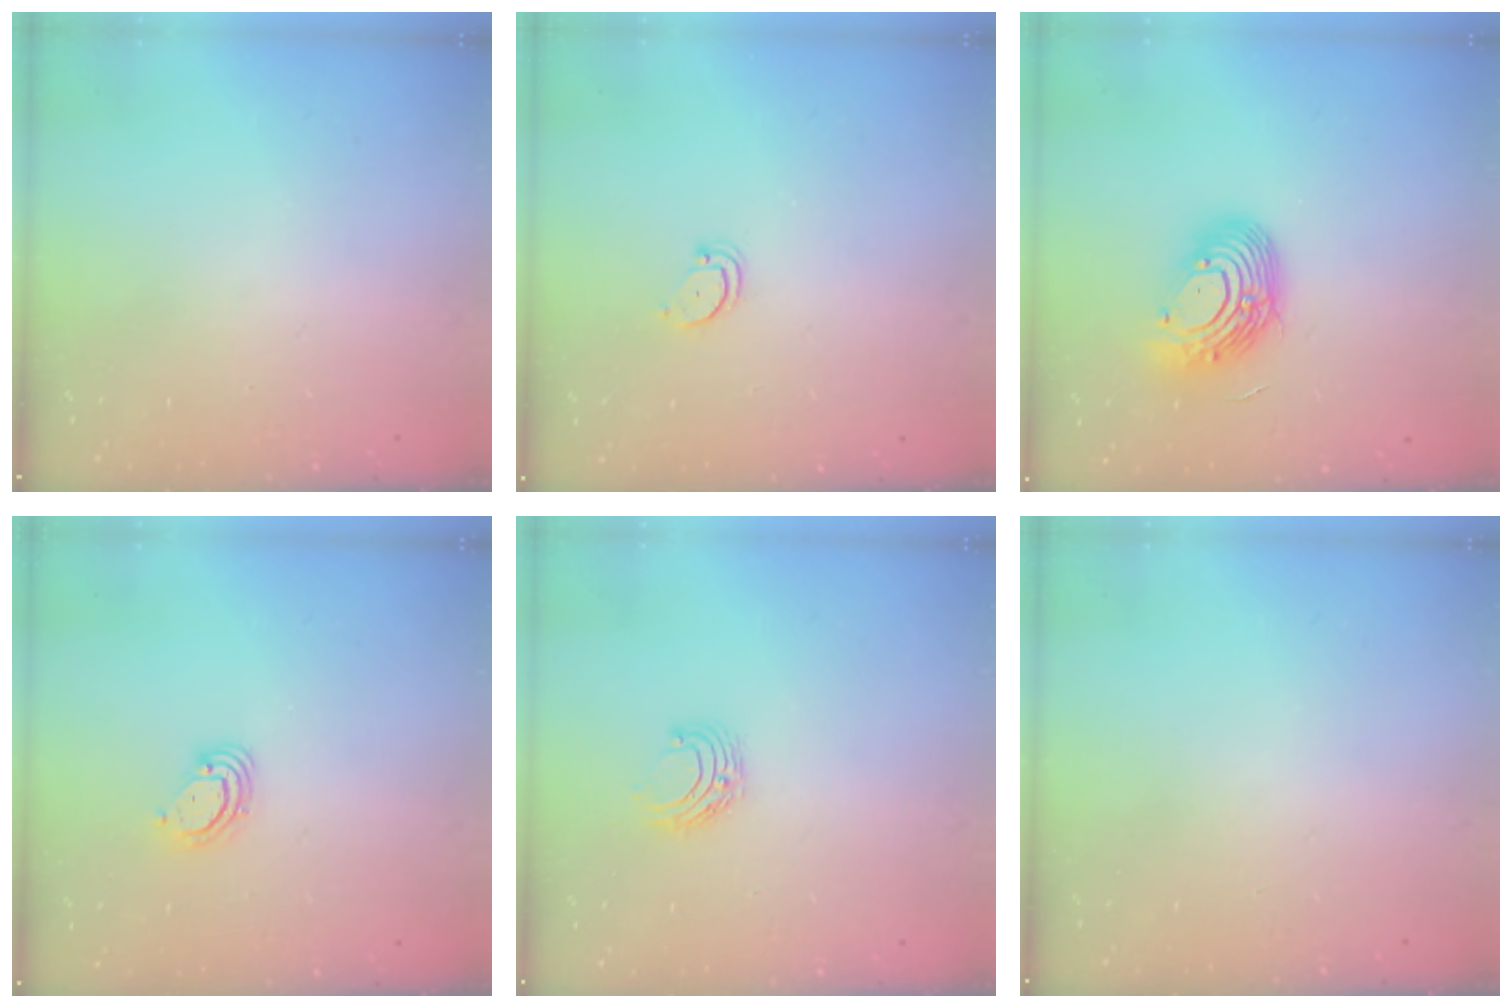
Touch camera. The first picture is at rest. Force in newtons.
{"total": 3.2, "press": 3.2, "slide": 0.3}
{"total": 12.4, "press": 12.3, "slide": 1.8}
{"total": 3.6, "press": 3.6, "slide": 0.3}
{"total": 6.4, "press": 6.3, "slide": 0.7}
{"total": 0.0}